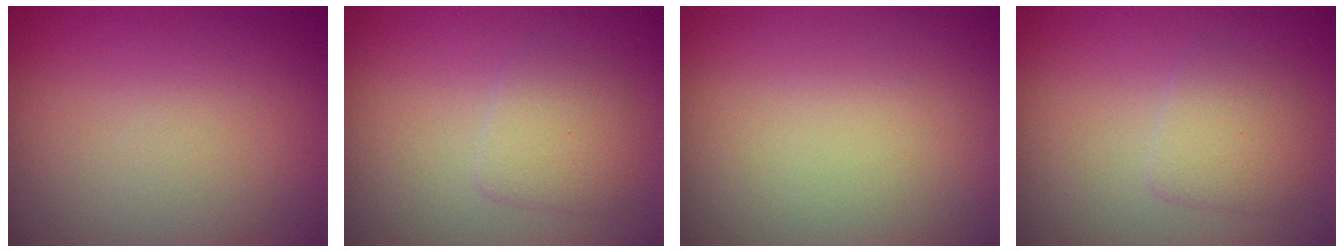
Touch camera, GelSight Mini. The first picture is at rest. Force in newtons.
{"total": 2.3, "press": 2.3, "slide": 0.1}
{"total": 0.0}
{"total": 2.3, "press": 2.3, "slide": 0.1}